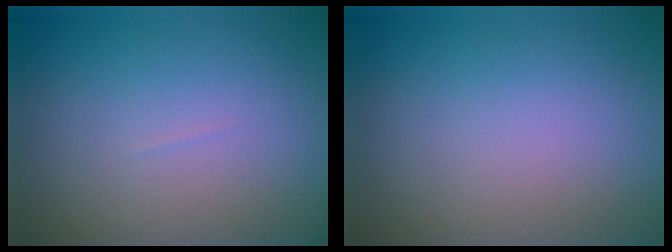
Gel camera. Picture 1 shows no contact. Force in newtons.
{"total": 0.0}